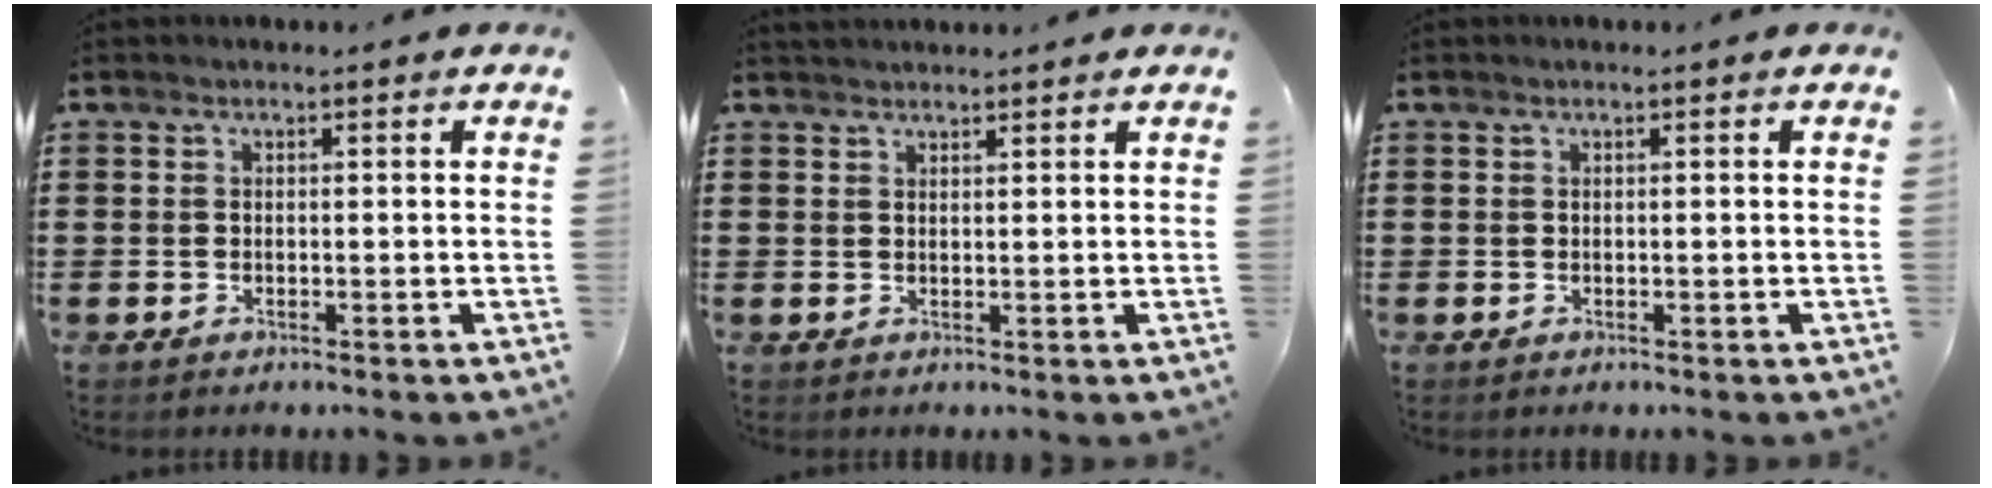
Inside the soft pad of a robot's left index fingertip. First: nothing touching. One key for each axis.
{"total": 1.3, "fx": 1.3, "fy": 0.1, "fz": 0.0, "tx": -0.002, "ty": 0.001, "tz": 0.025}
{"total": 0.0}